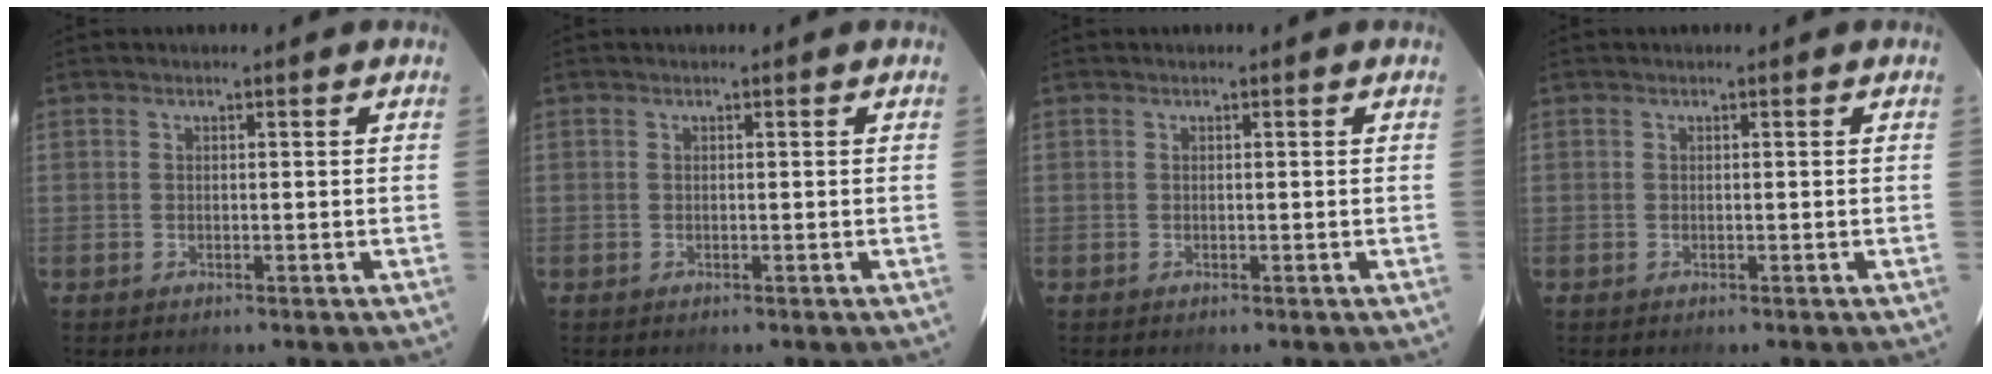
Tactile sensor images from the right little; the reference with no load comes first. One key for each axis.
{"total": 0.0}
{"total": 0.0}
{"total": 0.0}